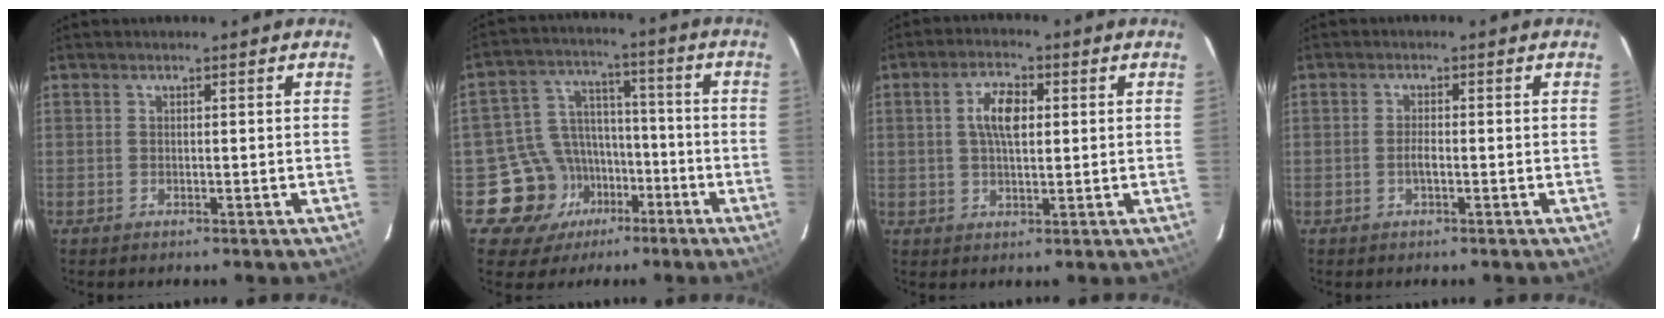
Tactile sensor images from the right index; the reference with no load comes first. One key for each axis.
{"total": 11.8, "fx": -6.2, "fy": 9.8, "fz": 2.1, "tx": -0.058, "ty": 0.045, "tz": -0.088}
{"total": 6.0, "fx": 1.2, "fy": 2.7, "fz": 5.3, "tx": -0.098, "ty": 0.012, "tz": 0.022}
{"total": 1.6, "fx": -0.6, "fy": 0.4, "fz": 1.4, "tx": -0.029, "ty": 0.000, "tz": -0.012}